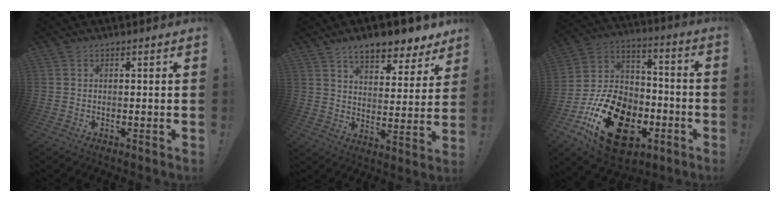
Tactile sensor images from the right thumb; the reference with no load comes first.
{"total": 11.3, "force": [8.7, 4.2, 5.8], "torque": [-0.089, -0.059, 0.154]}
{"total": 24.6, "force": [-10.8, 15.9, 15.3], "torque": [-0.263, 0.067, -0.167]}